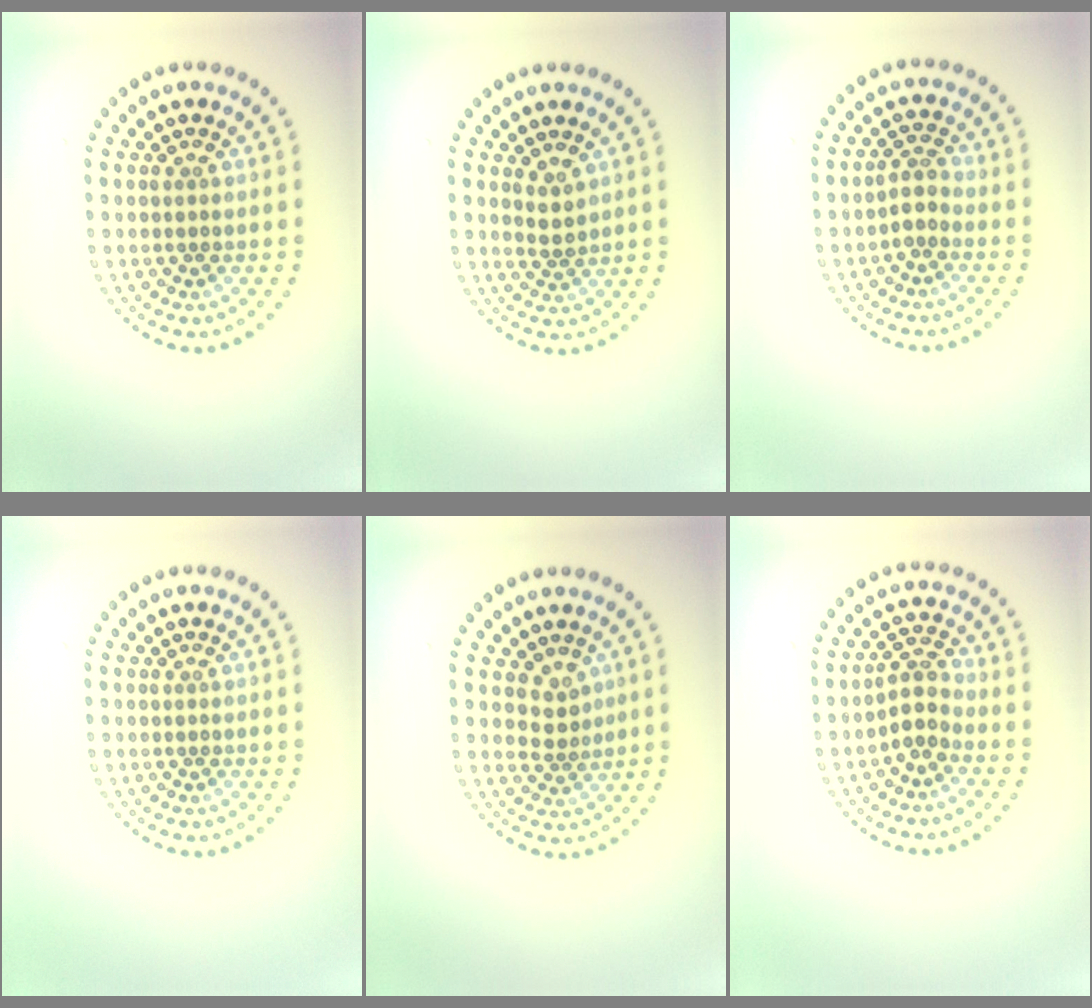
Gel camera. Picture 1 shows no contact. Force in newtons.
{"total": 1.6, "press": 1.3, "slide": 1.0}
{"total": 1.7, "press": 1.3, "slide": 1.1}
{"total": 0.0}
{"total": 2.0, "press": 1.4, "slide": 1.4}
{"total": 2.5, "press": 1.9, "slide": 1.5}